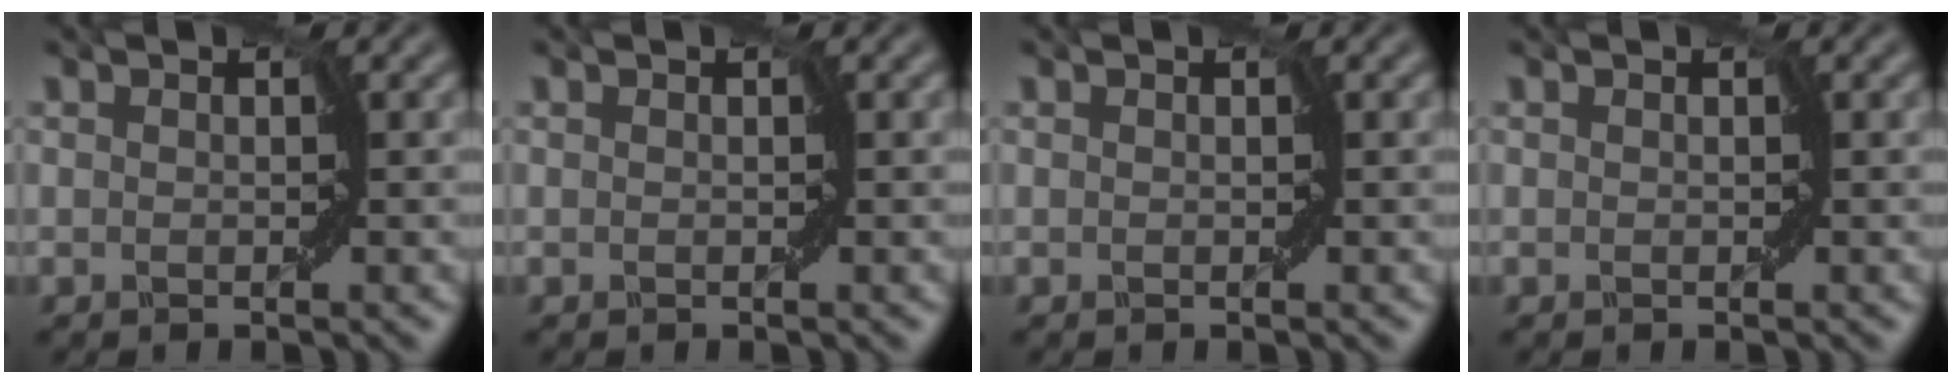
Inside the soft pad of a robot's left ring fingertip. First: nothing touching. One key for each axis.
{"total": 0.0}
{"total": 0.0}
{"total": 0.0}